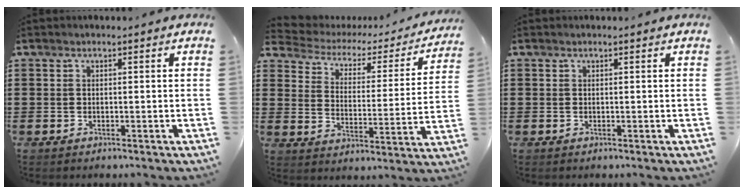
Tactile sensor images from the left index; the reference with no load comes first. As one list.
[{"total": 2.7, "force": [1.9, 1.6, 0.9], "torque": [-0.037, -0.016, 0.023]}, {"total": 0.0}]